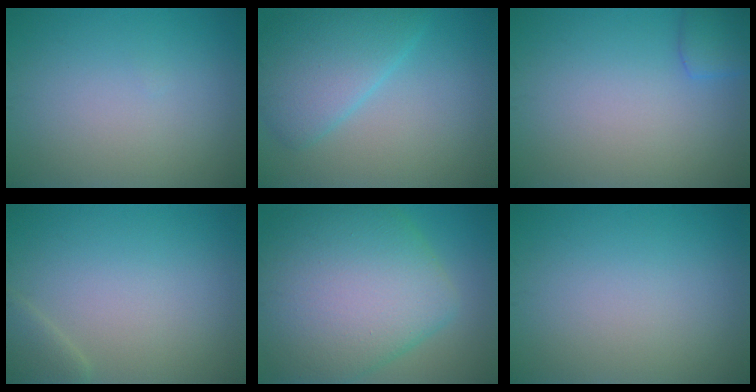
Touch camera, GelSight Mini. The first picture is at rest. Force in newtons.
{"total": 5.1, "press": 5.1, "slide": 0.2}
{"total": 2.0, "press": 2.0, "slide": 0.1}
{"total": 1.7, "press": 1.7, "slide": 0.1}
{"total": 12.7, "press": 12.7, "slide": 0.2}
{"total": 0.0}